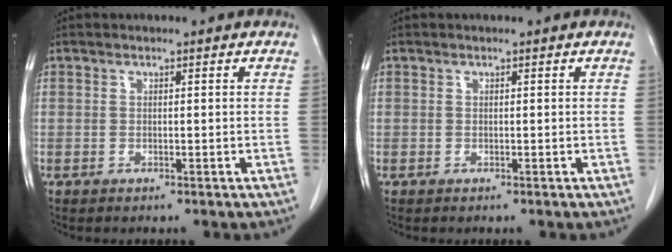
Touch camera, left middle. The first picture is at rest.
{"total": 0.0}